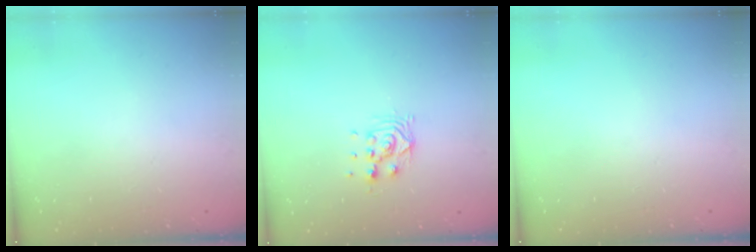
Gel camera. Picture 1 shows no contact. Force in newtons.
{"total": 7.2, "press": 7.2, "slide": 0.6}
{"total": 0.0}